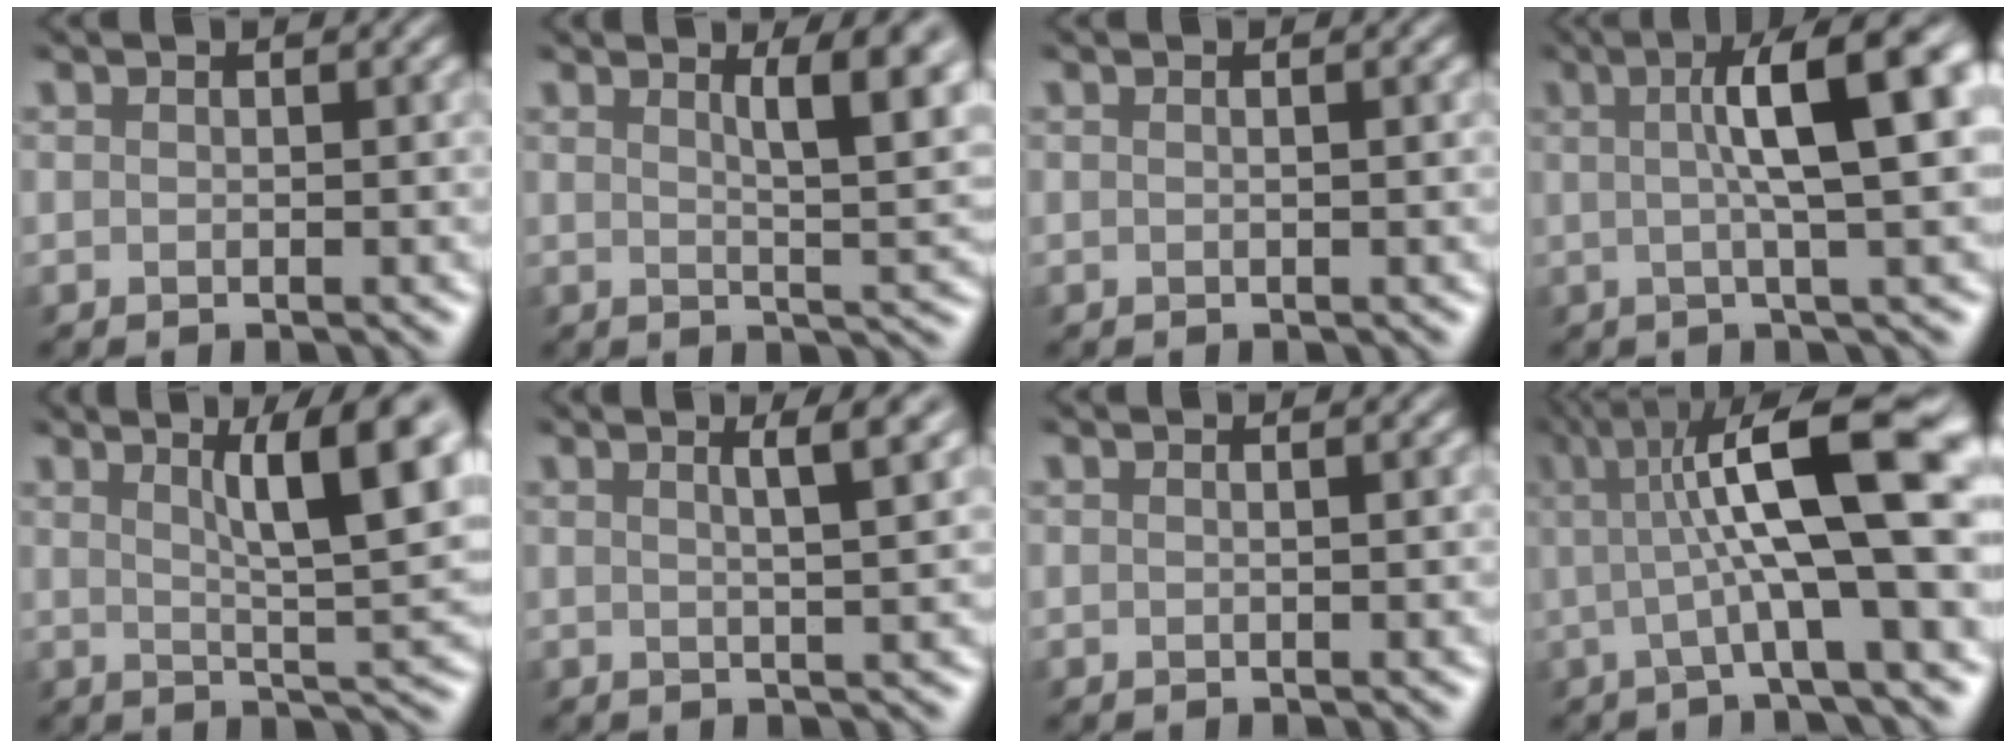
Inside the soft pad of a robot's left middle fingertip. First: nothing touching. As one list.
[{"total": 7.0, "force": [2.9, 1.9, 6.0], "torque": [-0.047, 0.010, 0.039]}, {"total": 1.3, "force": [0.4, 0.6, 1.1], "torque": [0.000, -0.004, -0.009]}, {"total": 9.8, "force": [1.9, 2.2, 9.4], "torque": [-0.100, 0.023, 0.023]}, {"total": 8.9, "force": [3.2, 1.7, 8.1], "torque": [-0.099, 0.006, 0.053]}, {"total": 4.2, "force": [1.8, 1.0, 3.7], "torque": [-0.032, 0.019, 0.007]}, {"total": 1.0, "force": [0.3, 0.5, 0.9], "torque": [-0.001, -0.005, -0.005]}, {"total": 12.5, "force": [2.0, 2.9, 12.0], "torque": [-0.167, 0.016, 0.030]}]